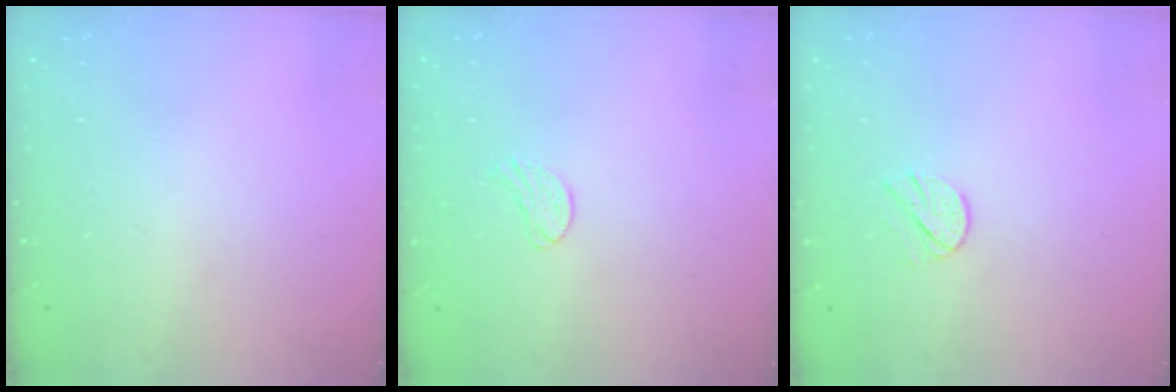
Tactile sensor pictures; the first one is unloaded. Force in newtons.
{"total": 5.3, "press": 5.3, "slide": 0.5}
{"total": 7.3, "press": 7.3, "slide": 0.4}